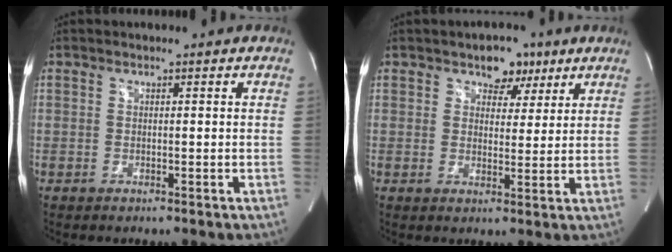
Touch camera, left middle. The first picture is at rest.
{"total": 4.9, "force": [3.1, 3.2, 2.1], "torque": [-0.019, 0.007, 0.045]}